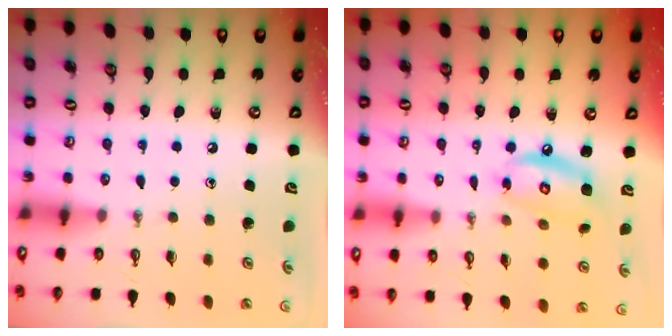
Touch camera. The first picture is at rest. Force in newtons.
{"total": 9.7, "press": 9.7, "slide": 0.9}